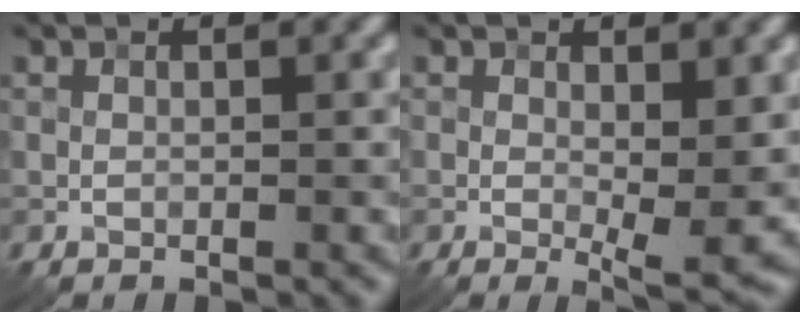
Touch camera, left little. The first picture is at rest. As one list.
[{"total": 3.9, "force": [0.0, 1.0, 3.7], "torque": [-0.053, -0.011, 0.000]}]